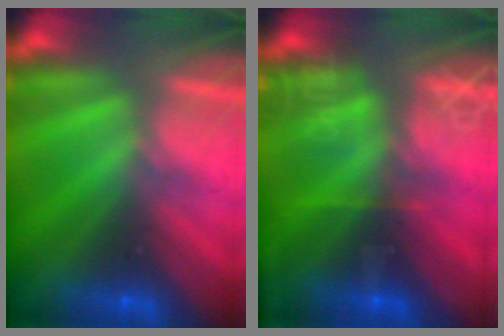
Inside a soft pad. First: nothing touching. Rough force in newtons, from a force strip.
{"total": 6.3}